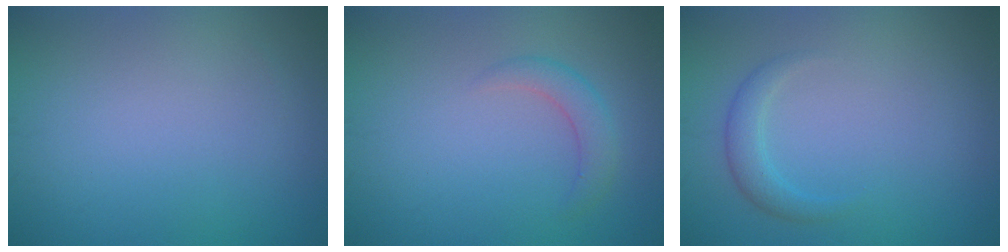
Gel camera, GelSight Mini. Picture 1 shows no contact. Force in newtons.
{"total": 2.0, "press": 2.0, "slide": 0.1}
{"total": 1.8, "press": 1.8, "slide": 0.1}